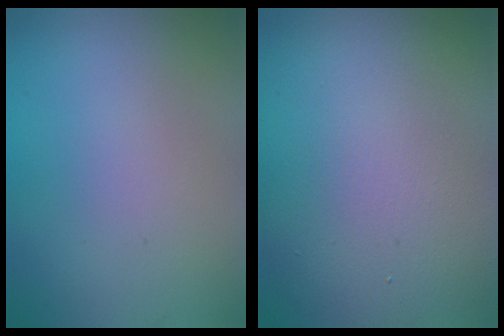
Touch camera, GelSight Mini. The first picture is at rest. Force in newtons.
{"total": 12.3, "press": 12.2, "slide": 1.1}